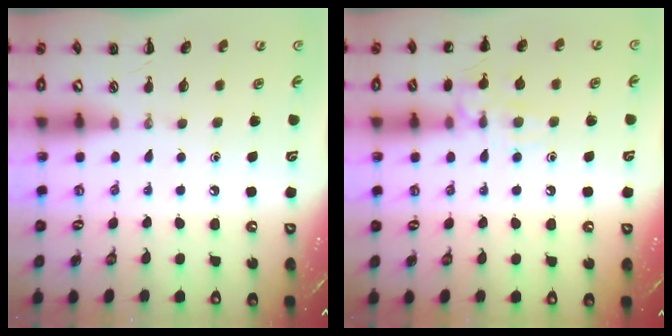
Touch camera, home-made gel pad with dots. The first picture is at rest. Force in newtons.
{"total": 10.5, "press": 10.4, "slide": 1.0}